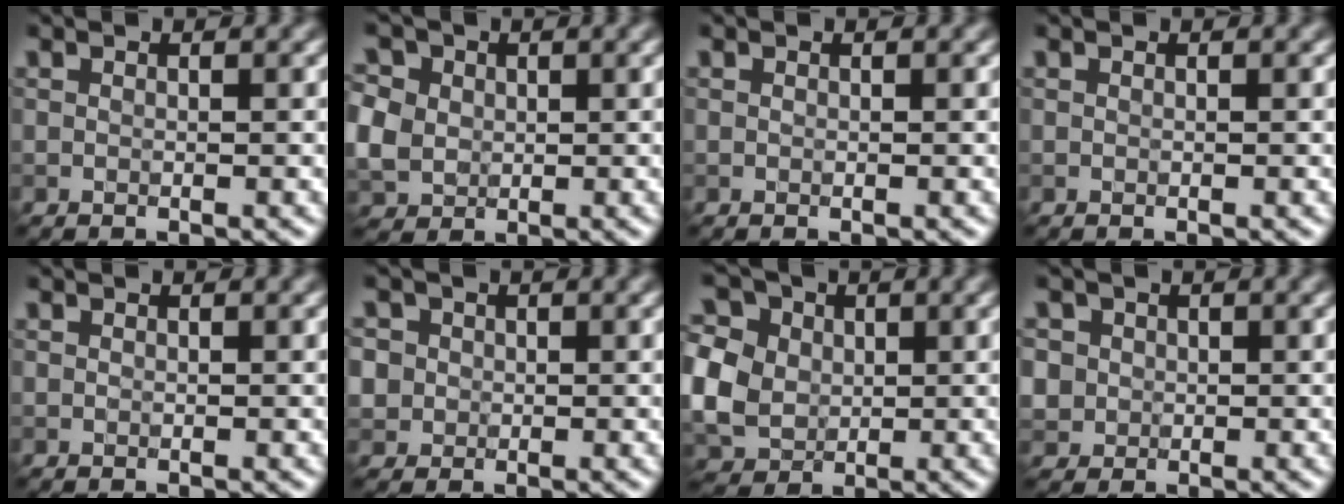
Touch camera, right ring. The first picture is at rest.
{"total": 7.4, "force": [1.9, 6.1, 3.7], "torque": [-0.083, 0.025, 0.017]}
{"total": 0.0}
{"total": 0.0}
{"total": 0.0}
{"total": 4.8, "force": [1.2, 4.3, 1.7], "torque": [-0.039, 0.029, 0.006]}
{"total": 10.0, "force": [1.5, 8.3, 5.3], "torque": [-0.123, 0.022, 0.002]}
{"total": 3.8, "force": [1.0, 3.5, 1.2], "torque": [-0.027, 0.019, 0.010]}